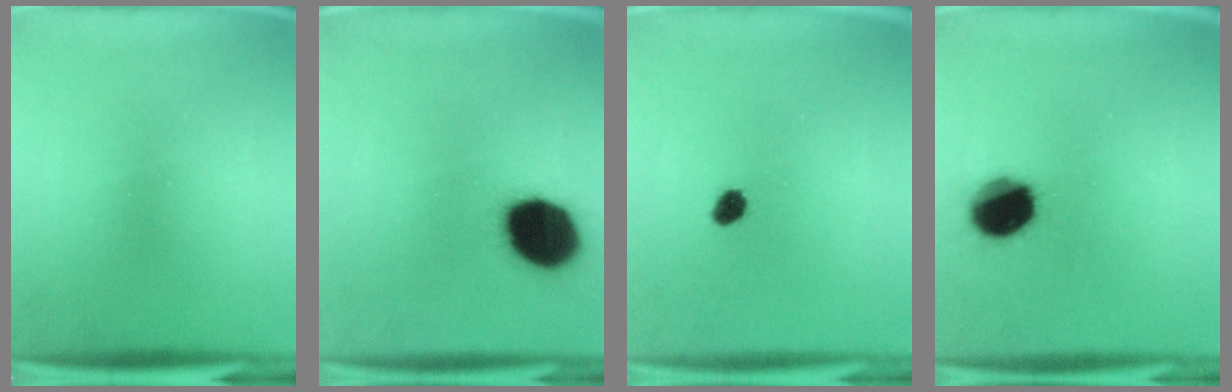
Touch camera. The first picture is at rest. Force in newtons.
{"total": 17.1}
{"total": 2.8}
{"total": 13.9}